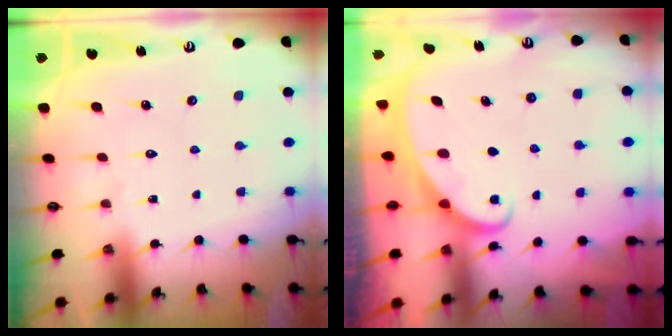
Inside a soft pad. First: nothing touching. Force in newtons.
{"total": 2.2, "press": 2.2, "slide": 0.1}